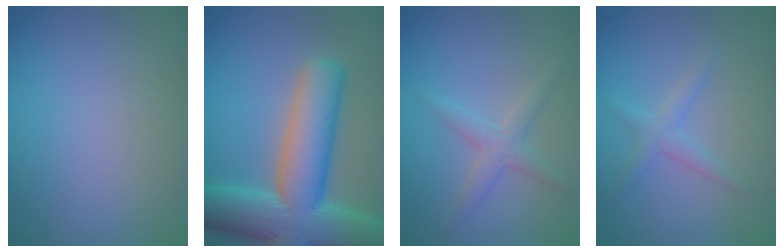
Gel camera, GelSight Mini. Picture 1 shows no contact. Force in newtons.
{"total": 13.0, "press": 13.0, "slide": 1.0}
{"total": 2.3, "press": 2.3, "slide": 0.1}
{"total": 1.8, "press": 1.8, "slide": 0.1}